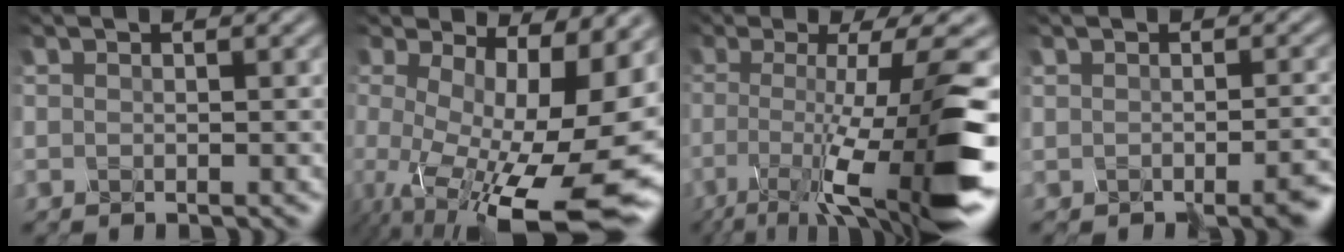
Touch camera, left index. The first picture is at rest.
{"total": 15.6, "force": [-2.2, 5.9, 14.3], "torque": [-0.225, -0.023, -0.015]}
{"total": 11.9, "force": [-3.8, 2.1, 11.0], "torque": [-0.173, 0.007, -0.070]}
{"total": 2.5, "force": [-1.4, 1.2, 1.7], "torque": [-0.005, -0.004, -0.019]}